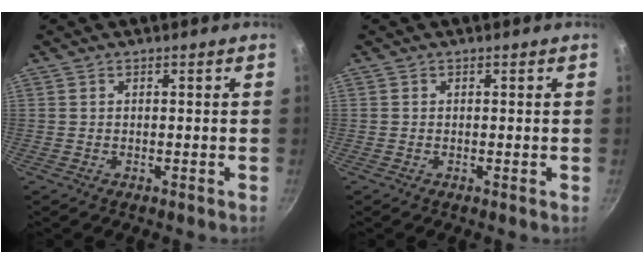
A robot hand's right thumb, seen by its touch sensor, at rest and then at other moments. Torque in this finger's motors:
{"motor_torque": [-0.28, 0.06, -0.31, 0.00, 0.02]}